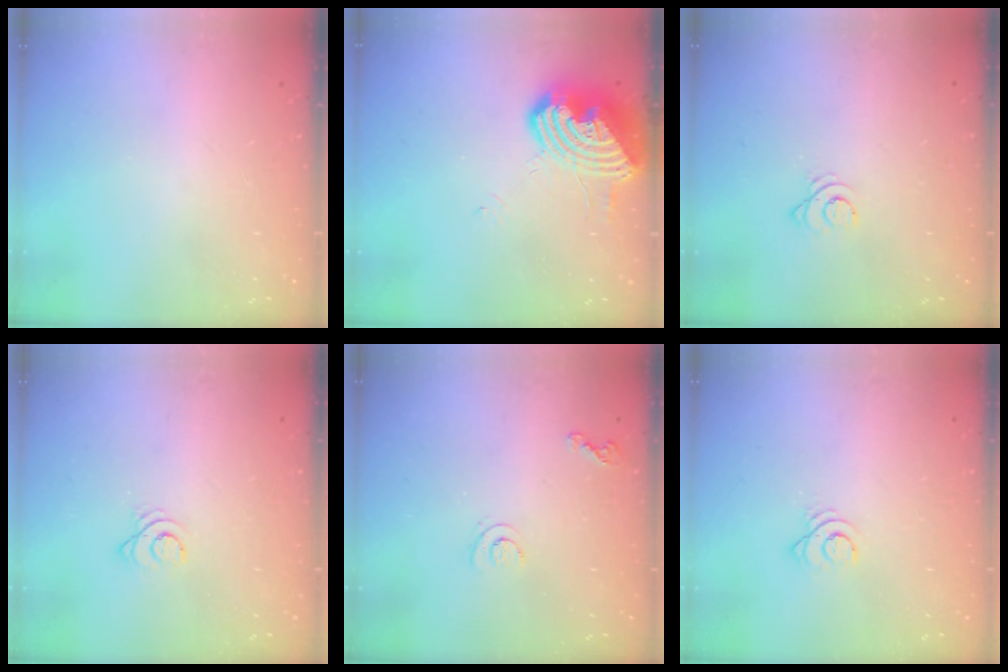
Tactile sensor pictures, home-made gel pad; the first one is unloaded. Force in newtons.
{"total": 14.8, "press": 14.7, "slide": 2.1}
{"total": 2.5, "press": 2.5, "slide": 0.3}
{"total": 2.3, "press": 2.3, "slide": 0.3}
{"total": 6.2, "press": 6.2, "slide": 0.5}
{"total": 2.7, "press": 2.7, "slide": 0.3}